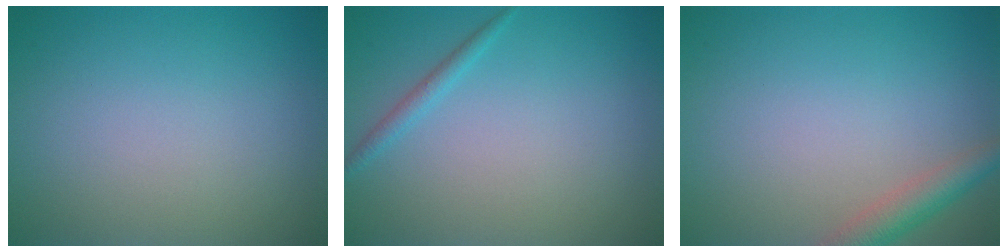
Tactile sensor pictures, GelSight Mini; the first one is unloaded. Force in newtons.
{"total": 1.1, "press": 1.1, "slide": 0.1}
{"total": 2.9, "press": 2.9, "slide": 0.1}